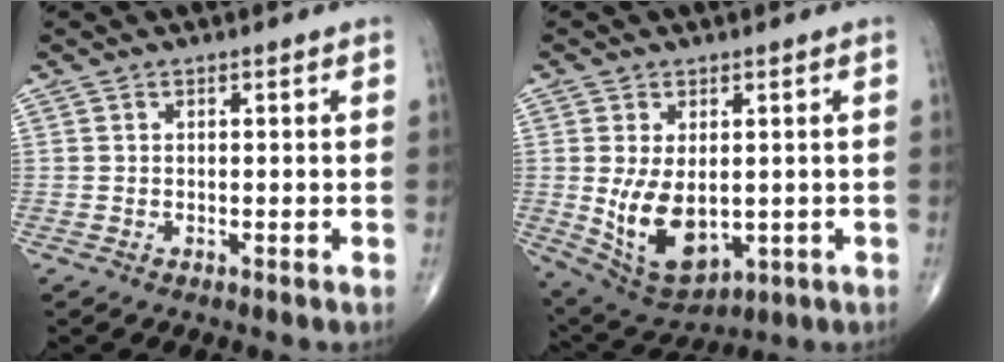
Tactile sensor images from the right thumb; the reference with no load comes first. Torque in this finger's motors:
{"motor_torque": [-0.23, 0.79, 0.77, 0.58, 0.34]}